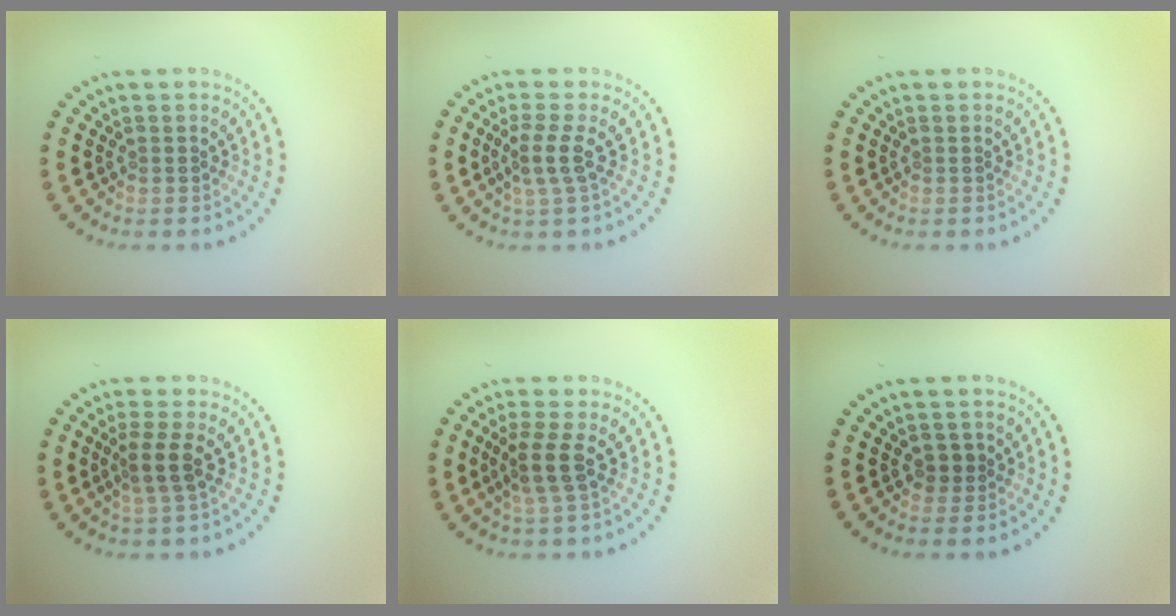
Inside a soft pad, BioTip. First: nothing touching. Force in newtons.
{"total": 2.1, "press": 1.6, "slide": 1.5}
{"total": 0.0}
{"total": 2.3, "press": 1.8, "slide": 1.3}
{"total": 2.5, "press": 2.0, "slide": 1.6}
{"total": 1.4, "press": 1.2, "slide": 0.6}